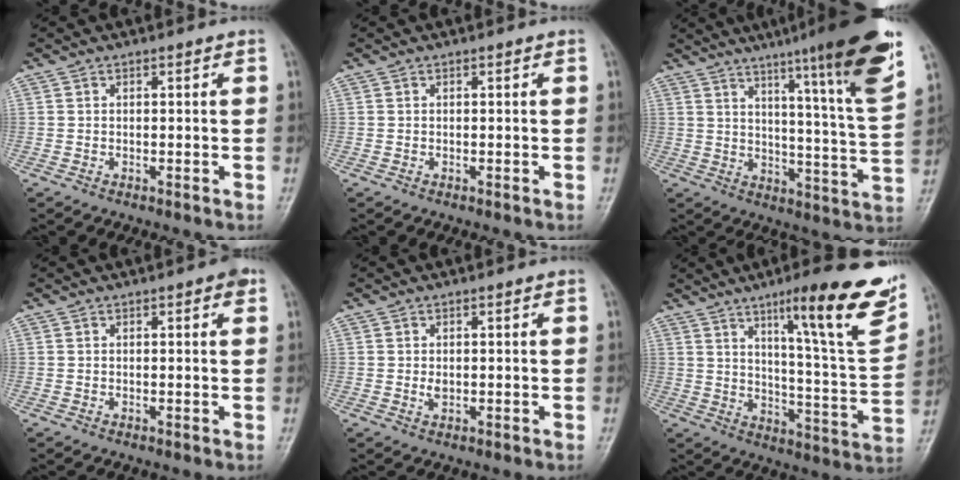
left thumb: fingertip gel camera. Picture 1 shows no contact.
{"total": 0.0}
{"total": 20.3, "force": [13.2, 0.4, 15.5], "torque": [-0.205, -0.067, 0.177]}
{"total": 1.8, "force": [0.9, 0.6, 1.5], "torque": [-0.017, 0.000, 0.008]}
{"total": 1.5, "force": [0.2, 0.9, 1.2], "torque": [-0.016, -0.003, 0.005]}
{"total": 21.2, "force": [12.3, 3.0, 17.0], "torque": [-0.207, -0.057, 0.181]}